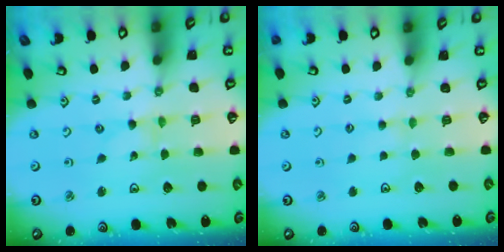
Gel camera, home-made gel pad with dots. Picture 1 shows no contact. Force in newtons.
{"total": 2.3, "press": 2.3, "slide": 0.3}